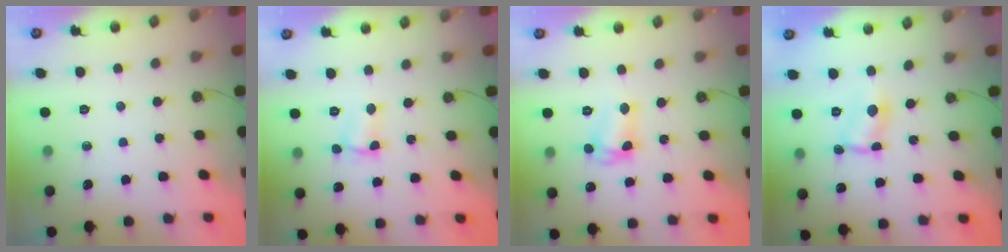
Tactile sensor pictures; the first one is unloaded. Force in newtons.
{"total": 1.8, "press": 1.7, "slide": 0.5}
{"total": 7.9, "press": 7.8, "slide": 0.6}
{"total": 2.4, "press": 2.4, "slide": 0.1}